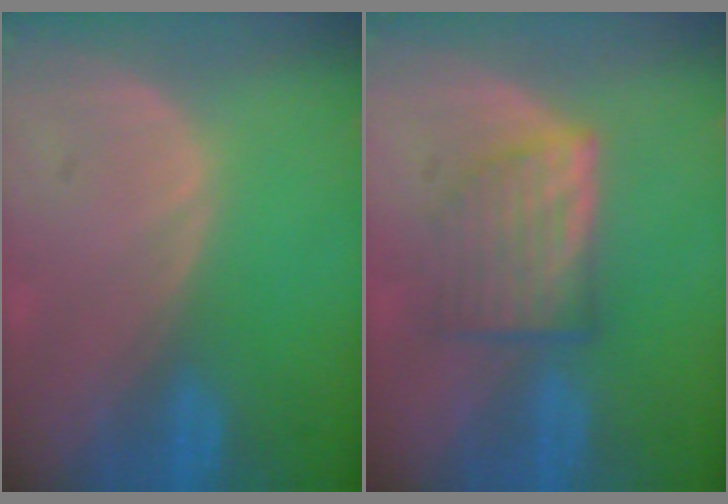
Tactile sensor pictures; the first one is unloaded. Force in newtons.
{"total": 6.2, "press": 5.9, "slide": 1.9}